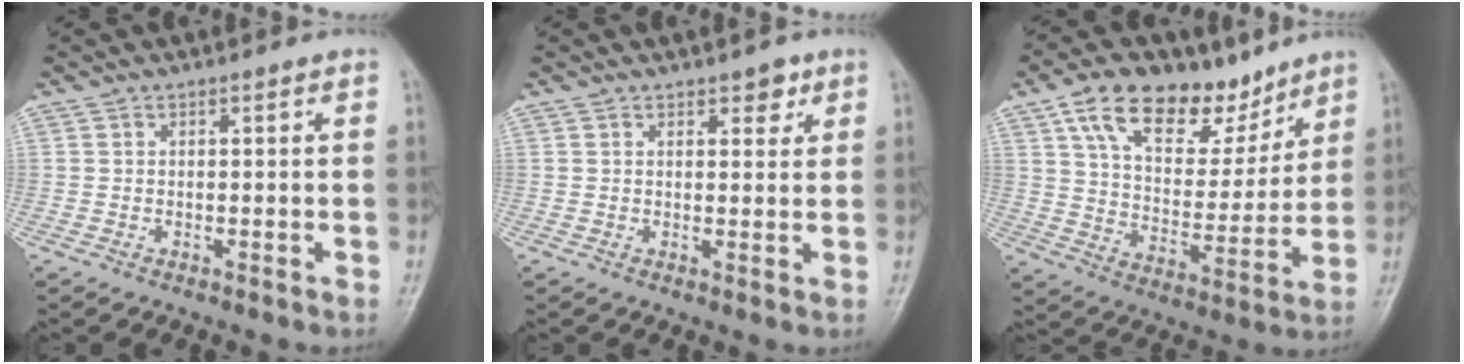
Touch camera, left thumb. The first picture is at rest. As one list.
[{"total": 2.8, "force": [1.7, 1.5, 1.6], "torque": [-0.004, -0.008, 0.023]}, {"total": 19.1, "force": [11.8, 10.5, 10.7], "torque": [-0.128, -0.041, 0.203]}]